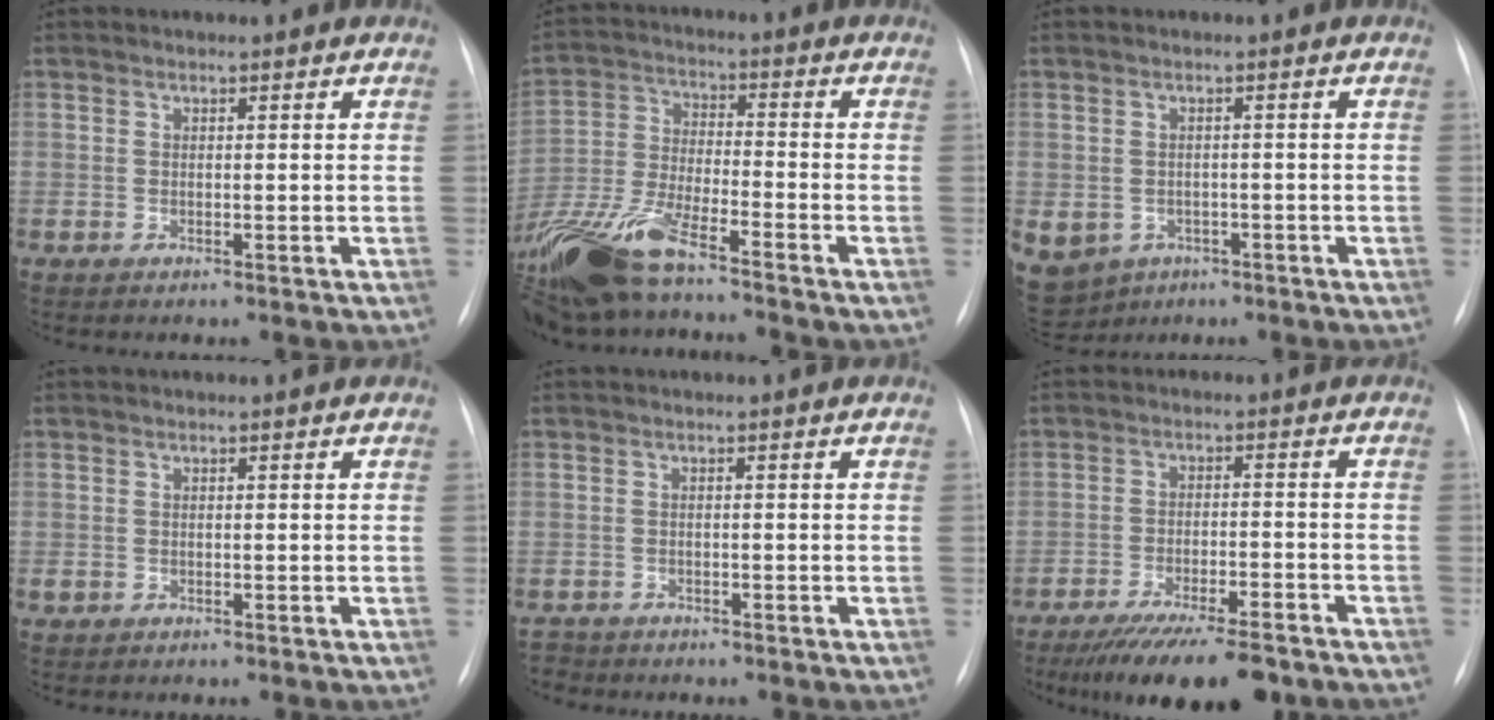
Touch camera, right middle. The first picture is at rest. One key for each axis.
{"total": 13.5, "fx": -10.3, "fy": 2.4, "fz": 8.5, "tx": -0.185, "ty": -0.016, "tz": -0.193}
{"total": 13.3, "fx": -6.4, "fy": 10.8, "fz": 4.5, "tx": -0.143, "ty": -0.002, "tz": -0.077}
{"total": 0.6, "fx": -0.1, "fy": 0.6, "fz": 0.2, "tx": -0.004, "ty": 0.002, "tz": 0.000}
{"total": 1.9, "fx": -1.6, "fy": 0.7, "fz": -0.6, "tx": 0.007, "ty": -0.003, "tz": -0.028}
{"total": 13.4, "fx": -10.6, "fy": 2.6, "fz": 7.8, "tx": -0.113, "ty": -0.019, "tz": -0.165}